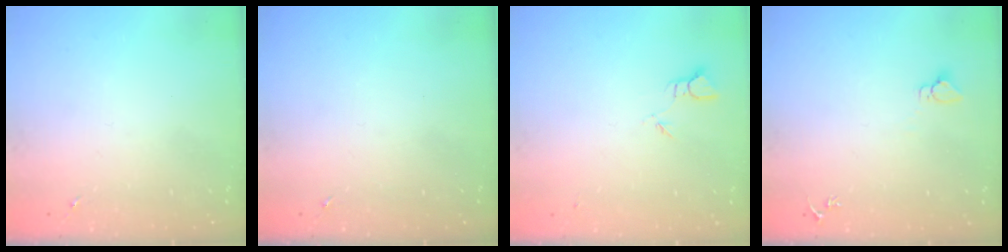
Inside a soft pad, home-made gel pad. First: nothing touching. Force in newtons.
{"total": 0.0}
{"total": 2.4, "press": 2.4, "slide": 0.2}
{"total": 2.9, "press": 2.9, "slide": 0.1}